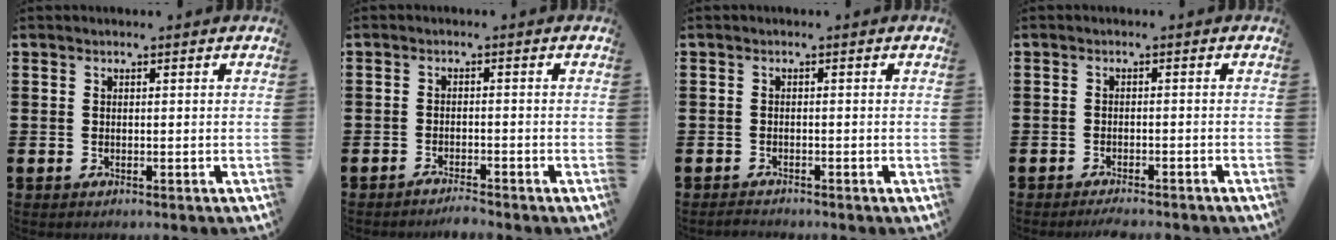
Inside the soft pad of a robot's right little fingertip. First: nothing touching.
{"total": 1.7, "force": [-1.7, -0.1, 0.2], "torque": [-0.007, 0.003, -0.034]}
{"total": 0.8, "force": [-0.8, 0.1, 0.1], "torque": [-0.005, 0.000, -0.017]}
{"total": 1.4, "force": [-1.4, -0.1, 0.4], "torque": [-0.007, 0.003, -0.026]}